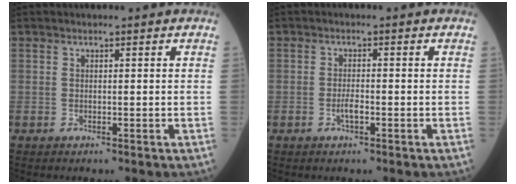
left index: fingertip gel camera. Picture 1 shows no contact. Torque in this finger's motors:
{"motor_torque": [0.65, 0.19, 0.13, 0.05]}